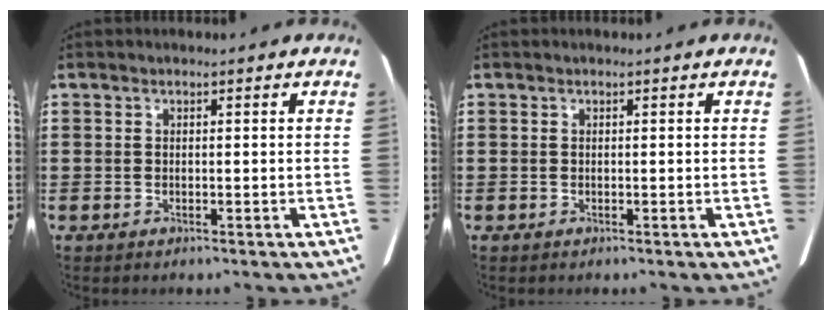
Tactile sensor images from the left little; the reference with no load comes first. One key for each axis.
{"total": 0.0}